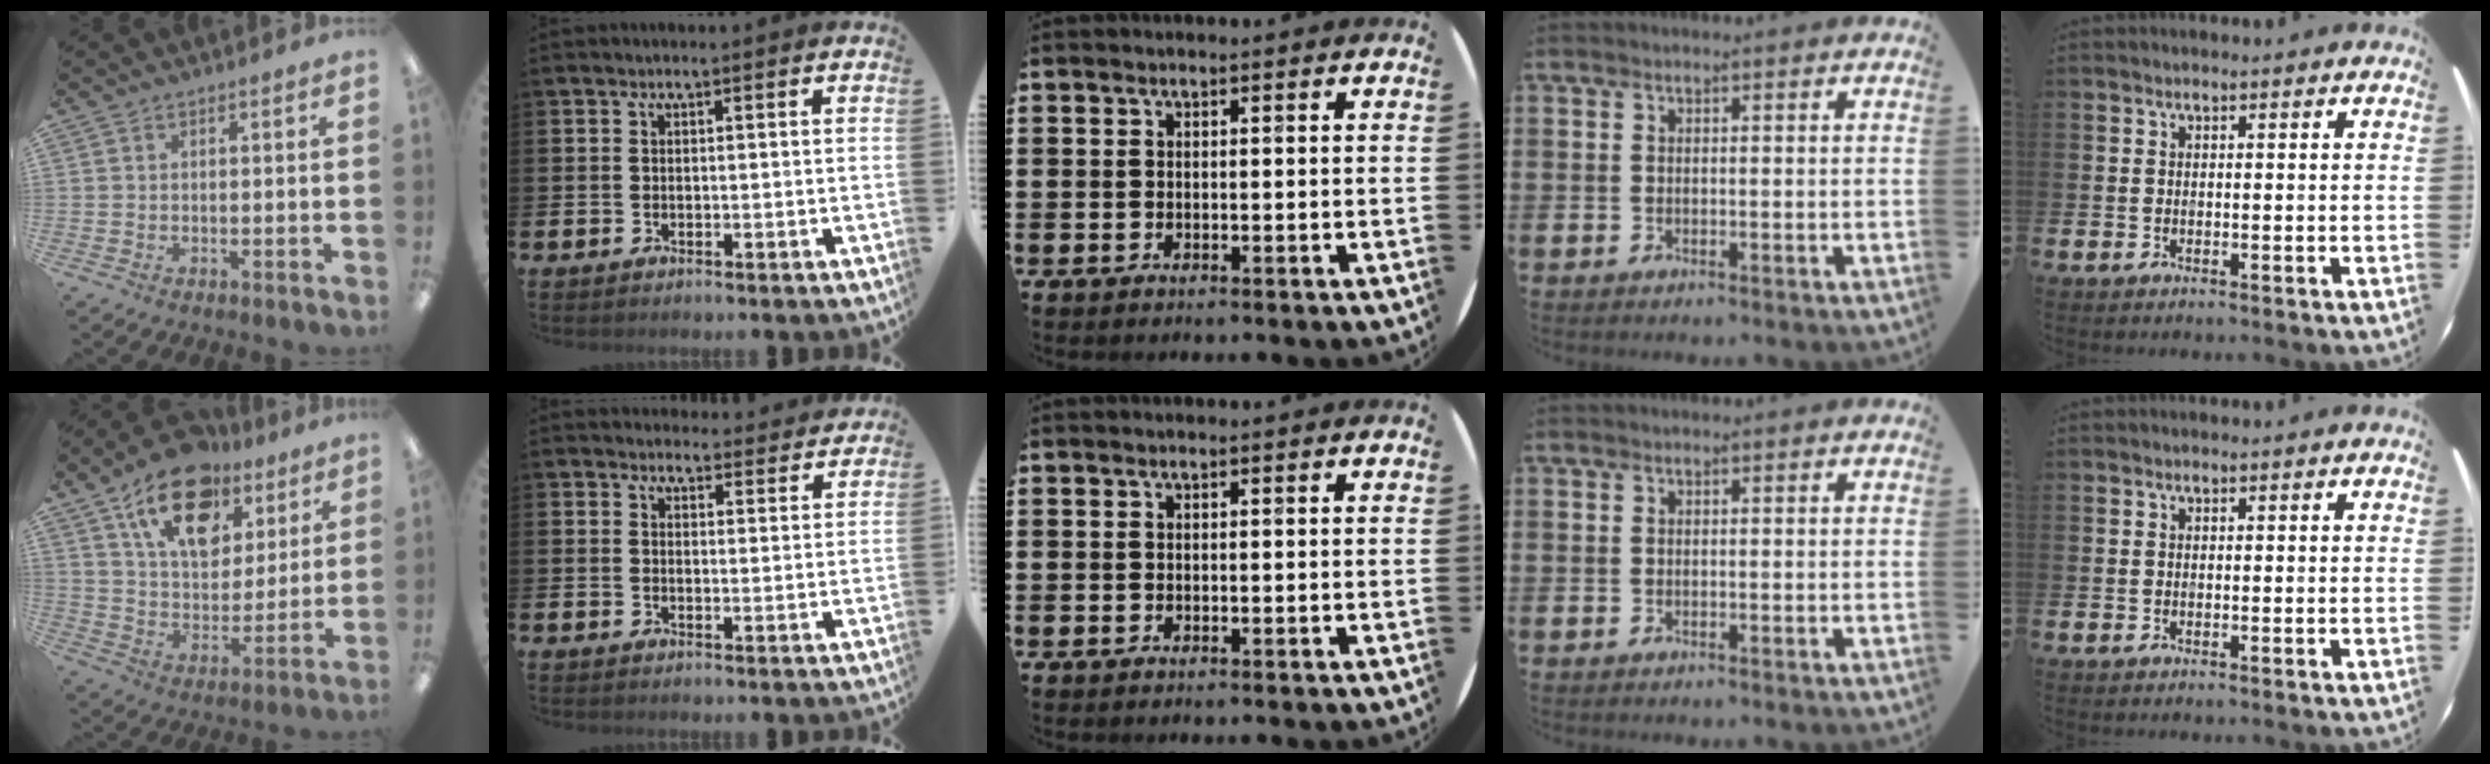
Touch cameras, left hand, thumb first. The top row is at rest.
{"thumb": {"total": 18.8, "force": [11.1, 11.1, 10.3], "torque": [-0.158, -0.048, 0.195]}, "index": {"total": 3.7, "force": [3.5, 1.0, -0.2], "torque": [0.007, -0.023, 0.062]}}